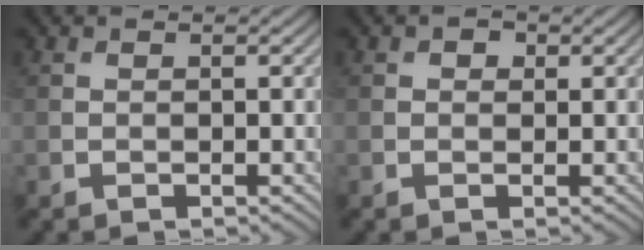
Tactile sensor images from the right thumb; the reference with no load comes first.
{"total": 1.2, "force": [0.5, 0.9, 0.6], "torque": [-0.005, -0.001, 0.003]}